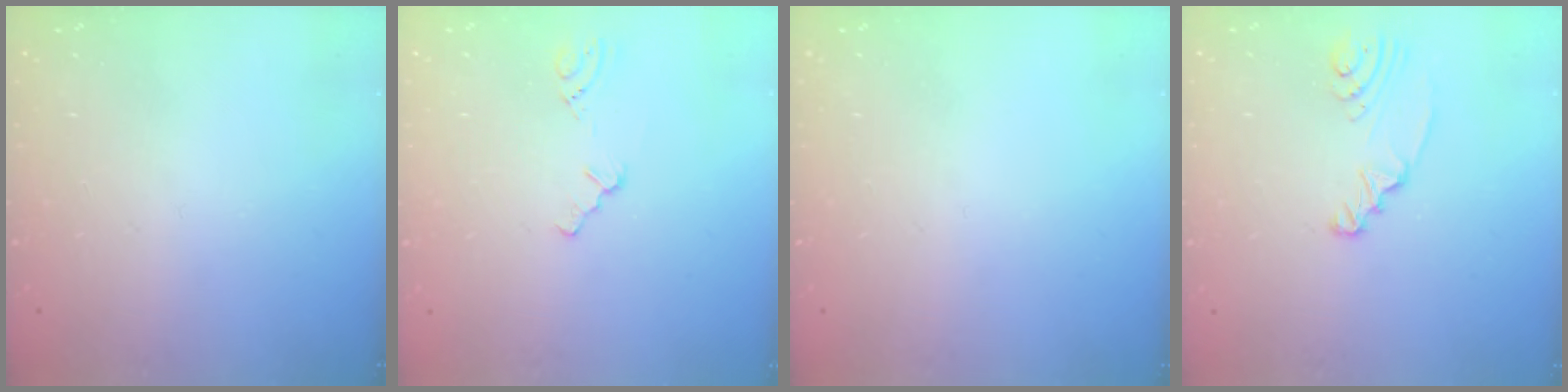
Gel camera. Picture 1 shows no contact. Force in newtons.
{"total": 0.8, "press": 0.7, "slide": 0.2}
{"total": 0.0}
{"total": 2.7, "press": 2.7, "slide": 0.3}